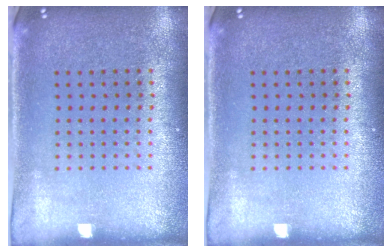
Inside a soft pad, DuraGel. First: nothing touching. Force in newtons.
{"total": 0.0}